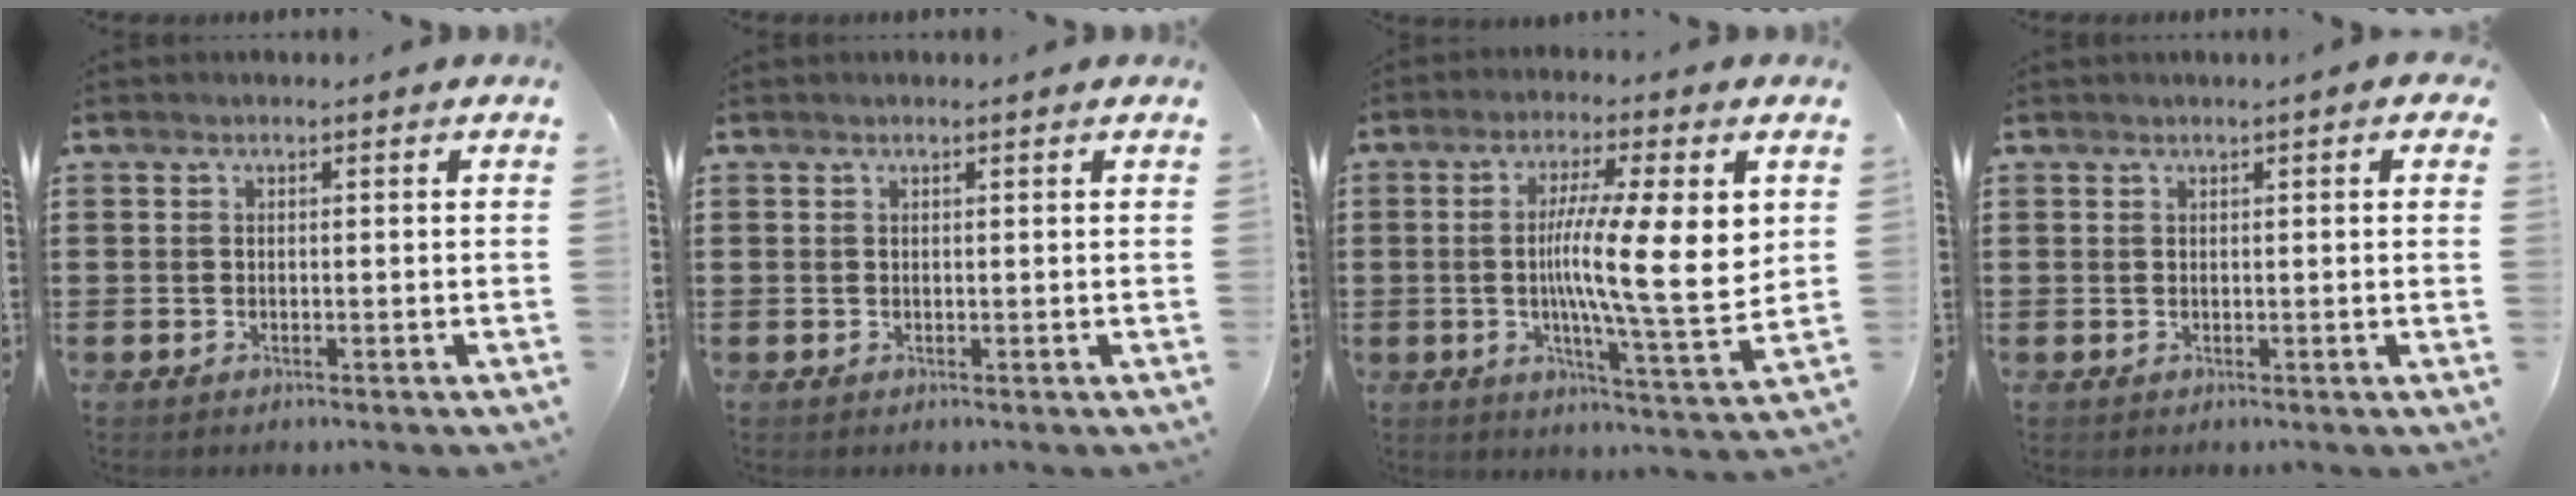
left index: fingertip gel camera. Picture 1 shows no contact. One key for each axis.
{"total": 0.0}
{"total": 13.2, "fx": 1.8, "fy": 2.1, "fz": 12.9, "tx": -0.208, "ty": -0.012, "tz": 0.026}
{"total": 0.8, "fx": 0.4, "fy": 0.0, "fz": 0.7, "tx": -0.013, "ty": 0.001, "tz": 0.008}